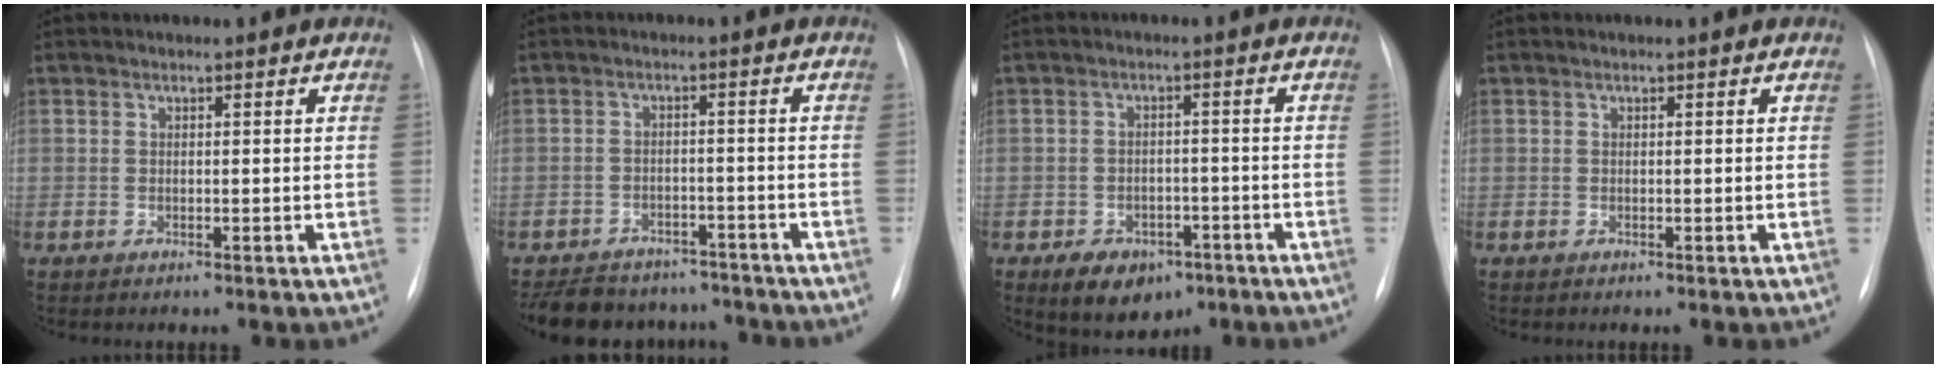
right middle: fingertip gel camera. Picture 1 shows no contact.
{"total": 13.5, "force": [-11.8, 5.6, 3.5], "torque": [-0.068, 0.008, -0.156]}
{"total": 7.5, "force": [-4.4, 4.9, 3.6], "torque": [-0.055, 0.007, -0.057]}
{"total": 0.0}